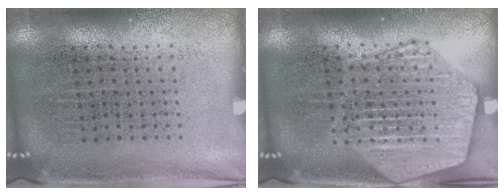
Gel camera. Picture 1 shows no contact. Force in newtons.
{"total": 2.5, "press": 2.5, "slide": 0.2}